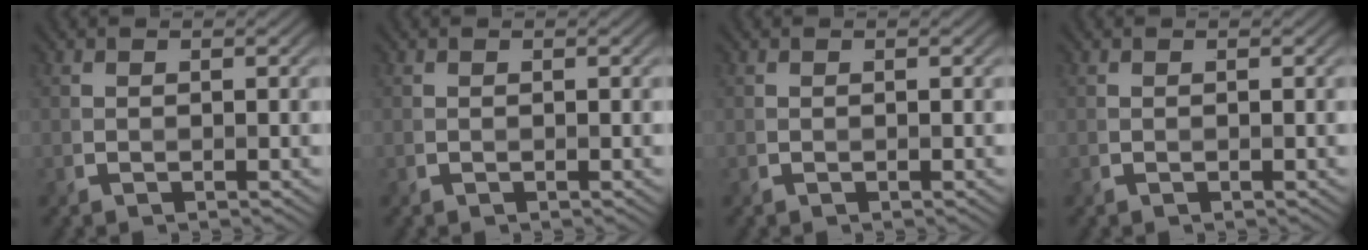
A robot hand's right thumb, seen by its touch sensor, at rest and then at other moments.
{"total": 0.0}
{"total": 0.0}
{"total": 0.0}